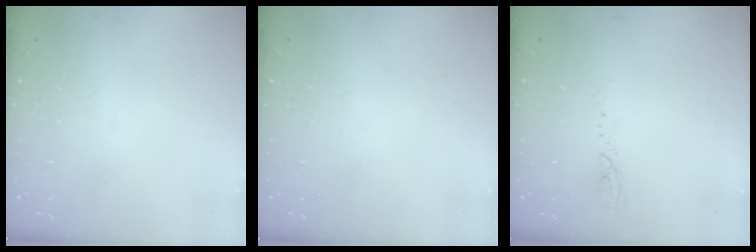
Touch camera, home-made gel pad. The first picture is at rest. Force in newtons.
{"total": 0.0}
{"total": 2.4, "press": 2.4, "slide": 0.3}